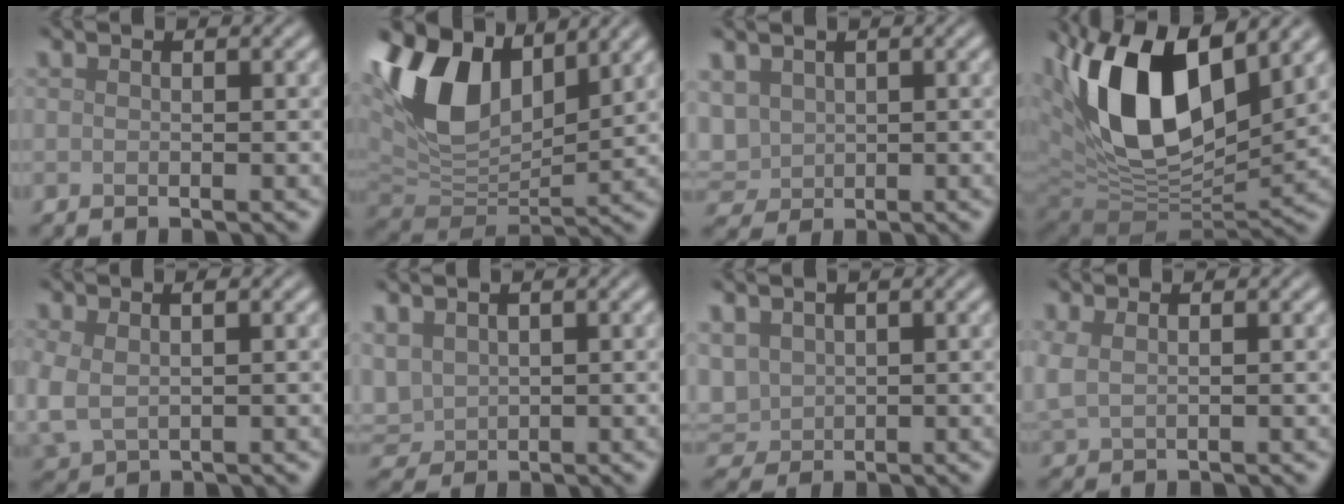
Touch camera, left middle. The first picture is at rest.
{"total": 10.9, "force": [4.9, 6.2, 7.6], "torque": [-0.167, 0.012, 0.089]}
{"total": 3.4, "force": [1.0, 2.7, 1.8], "torque": [-0.057, 0.001, 0.027]}
{"total": 15.9, "force": [5.0, 8.0, 12.7], "torque": [-0.244, 0.007, 0.083]}
{"total": 3.7, "force": [0.1, 2.5, 2.7], "torque": [-0.074, -0.008, 0.010]}
{"total": 2.7, "force": [1.0, 2.0, 1.5], "torque": [-0.042, 0.000, 0.026]}
{"total": 3.1, "force": [1.0, 2.4, 1.6], "torque": [-0.053, 0.001, 0.027]}
{"total": 1.8, "force": [0.8, 1.0, 1.3], "torque": [-0.039, 0.001, 0.020]}